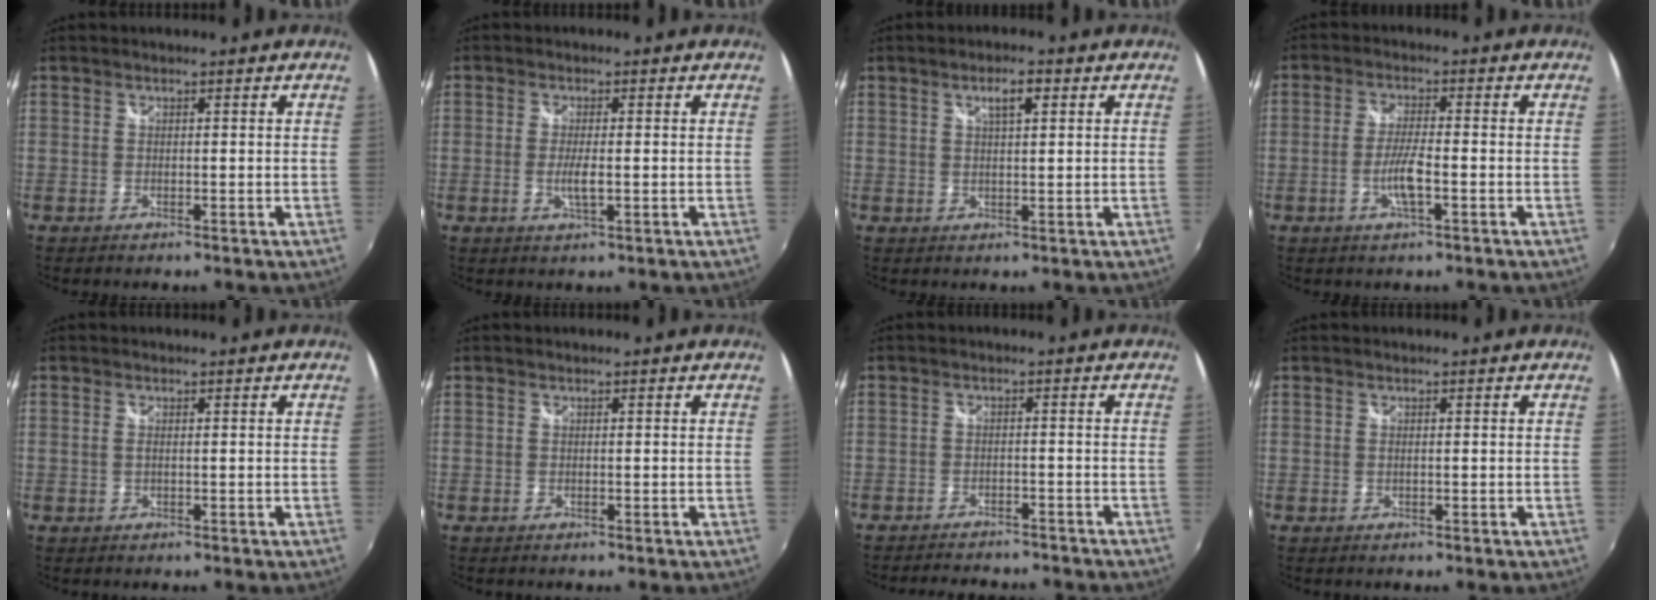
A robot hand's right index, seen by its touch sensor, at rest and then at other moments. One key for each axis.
{"total": 3.1, "fx": -0.6, "fy": 0.5, "fz": 3.0, "tx": -0.059, "ty": -0.007, "tz": -0.011}
{"total": 3.4, "fx": 1.6, "fy": 1.0, "fz": 2.8, "tx": -0.046, "ty": 0.005, "tz": 0.028}
{"total": 5.1, "fx": -1.8, "fy": 0.6, "fz": 4.7, "tx": -0.096, "ty": -0.003, "tz": -0.035}
{"total": 0.7, "fx": 0.1, "fy": 0.1, "fz": 0.6, "tx": -0.015, "ty": 0.000, "tz": -0.001}
{"total": 0.0}
{"total": 10.1, "fx": -9.0, "fy": 2.4, "fz": 3.9, "tx": -0.088, "ty": -0.017, "tz": -0.128}
{"total": 0.0}